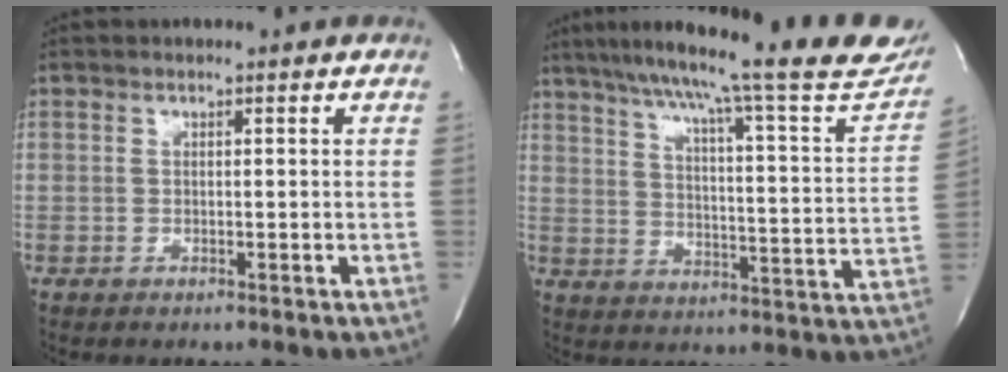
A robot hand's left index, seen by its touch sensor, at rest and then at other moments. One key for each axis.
{"total": 27.3, "fx": 22.8, "fy": 2.2, "fz": 14.8, "tx": -0.229, "ty": -0.033, "tz": 0.288}